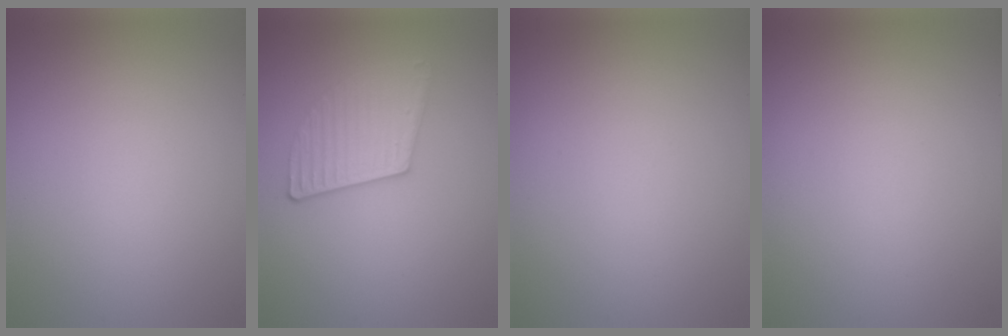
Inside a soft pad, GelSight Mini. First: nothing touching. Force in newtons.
{"total": 3.1, "press": 2.9, "slide": 1.0}
{"total": 0.0}
{"total": 0.0}